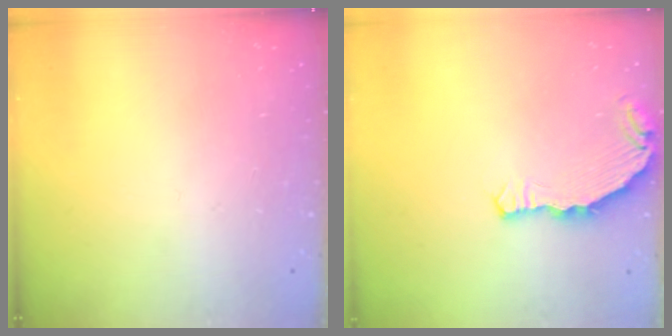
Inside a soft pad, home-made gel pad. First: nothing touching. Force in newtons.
{"total": 7.3, "press": 5.8, "slide": 4.4}